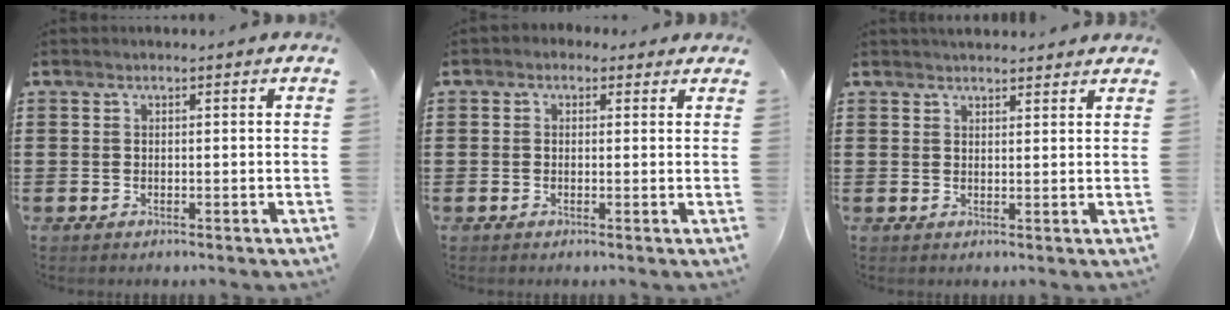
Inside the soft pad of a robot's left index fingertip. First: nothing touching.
{"total": 1.3, "force": [0.5, 1.1, 0.4], "torque": [-0.012, 0.006, 0.008]}
{"total": 2.0, "force": [2.0, 0.2, 0.1], "torque": [-0.006, 0.001, 0.038]}